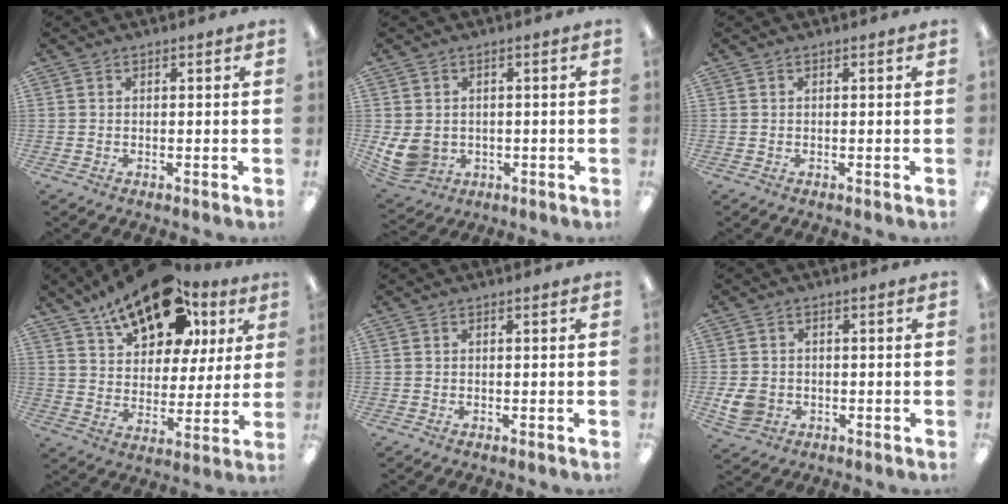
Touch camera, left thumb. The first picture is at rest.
{"total": 6.5, "force": [0.1, 5.6, 3.3], "torque": [-0.082, 0.002, 0.003]}
{"total": 0.0}
{"total": 19.2, "force": [12.7, 9.8, 10.6], "torque": [-0.172, -0.059, 0.220]}
{"total": 0.0}
{"total": 5.3, "force": [-1.0, 4.5, 2.6], "torque": [-0.056, 0.002, -0.019]}